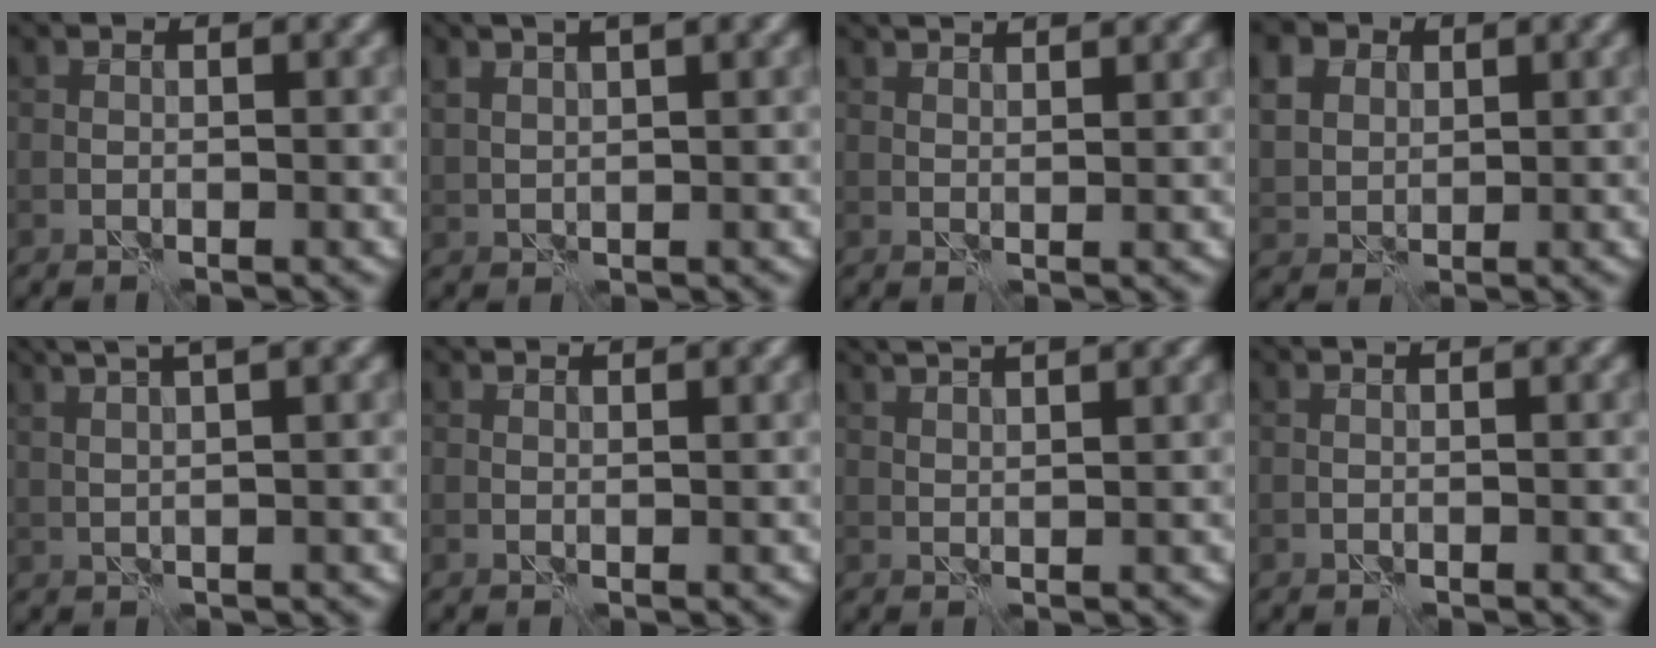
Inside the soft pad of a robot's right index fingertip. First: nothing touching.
{"total": 4.4, "force": [2.7, 1.4, 3.2], "torque": [-0.052, 0.014, 0.033]}
{"total": 4.2, "force": [3.3, 1.3, 2.3], "torque": [-0.024, 0.025, 0.024]}
{"total": 5.9, "force": [2.9, 4.4, 2.8], "torque": [-0.095, 0.014, 0.055]}
{"total": 6.0, "force": [3.5, 1.7, 4.5], "torque": [-0.058, 0.027, 0.034]}
{"total": 1.7, "force": [1.5, 0.3, 0.6], "torque": [-0.010, -0.005, 0.015]}
{"total": 6.4, "force": [4.4, 2.3, 4.2], "torque": [-0.046, 0.038, 0.040]}
{"total": 1.2, "force": [0.7, 0.3, 1.0], "torque": [-0.009, -0.003, 0.003]}